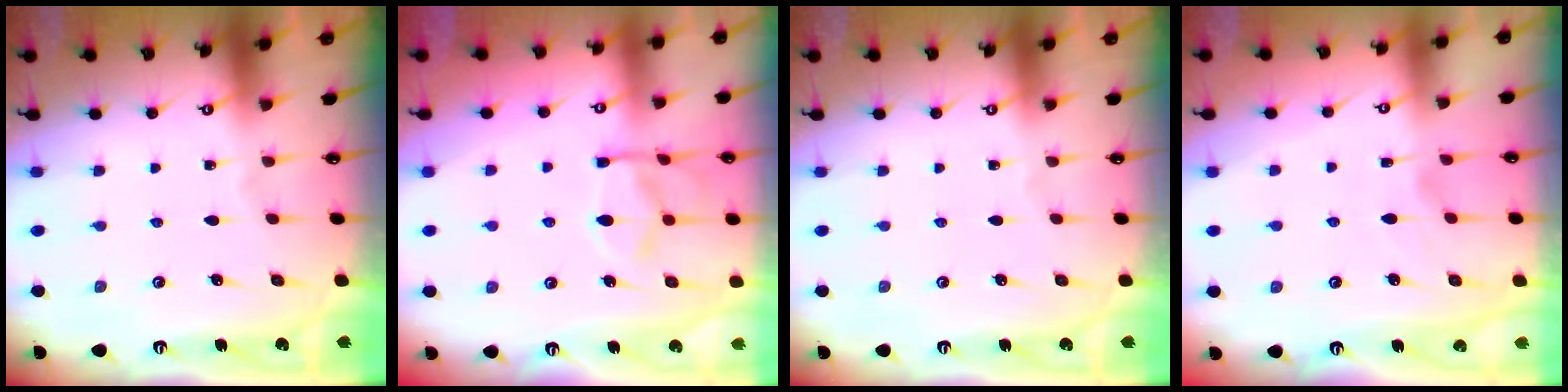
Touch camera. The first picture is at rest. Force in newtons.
{"total": 12.2, "press": 12.1, "slide": 1.3}
{"total": 0.0}
{"total": 0.9, "press": 0.2, "slide": 0.9}